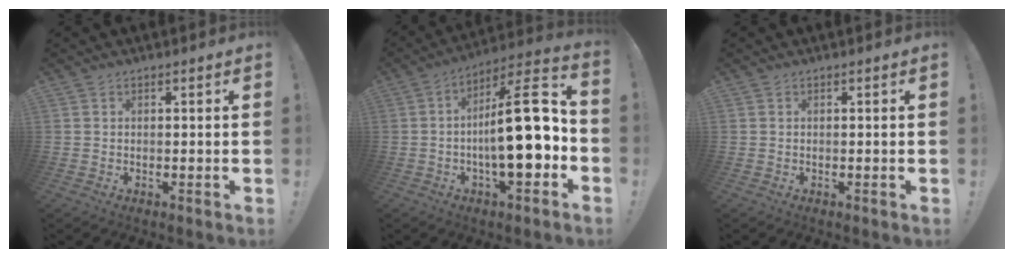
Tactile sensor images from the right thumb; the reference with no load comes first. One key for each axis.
{"total": 21.0, "fx": -2.6, "fy": 6.5, "fz": 19.8, "tx": -0.308, "ty": 0.014, "tz": -0.044}
{"total": 0.0}